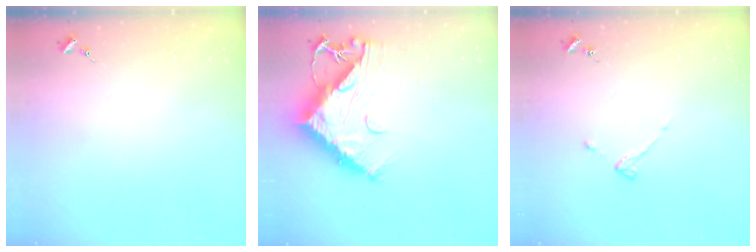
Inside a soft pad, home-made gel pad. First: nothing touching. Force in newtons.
{"total": 14.1, "press": 14.0, "slide": 1.3}
{"total": 3.6, "press": 3.5, "slide": 0.6}